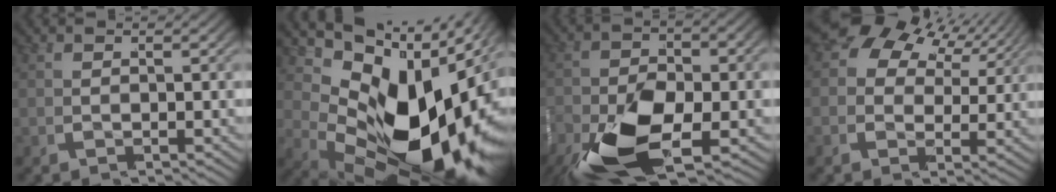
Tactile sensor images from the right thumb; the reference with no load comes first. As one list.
[{"total": 20.3, "force": [-0.7, 12.4, 16.0], "torque": [-0.244, -0.036, 0.002]}, {"total": 11.8, "force": [-4.3, 6.4, 9.0], "torque": [-0.215, -0.053, -0.052]}, {"total": 9.4, "force": [3.3, 7.1, 5.2], "torque": [-0.090, 0.024, 0.029]}]